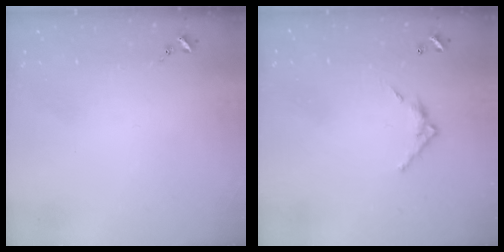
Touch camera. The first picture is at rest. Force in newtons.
{"total": 6.7, "press": 6.7, "slide": 0.4}